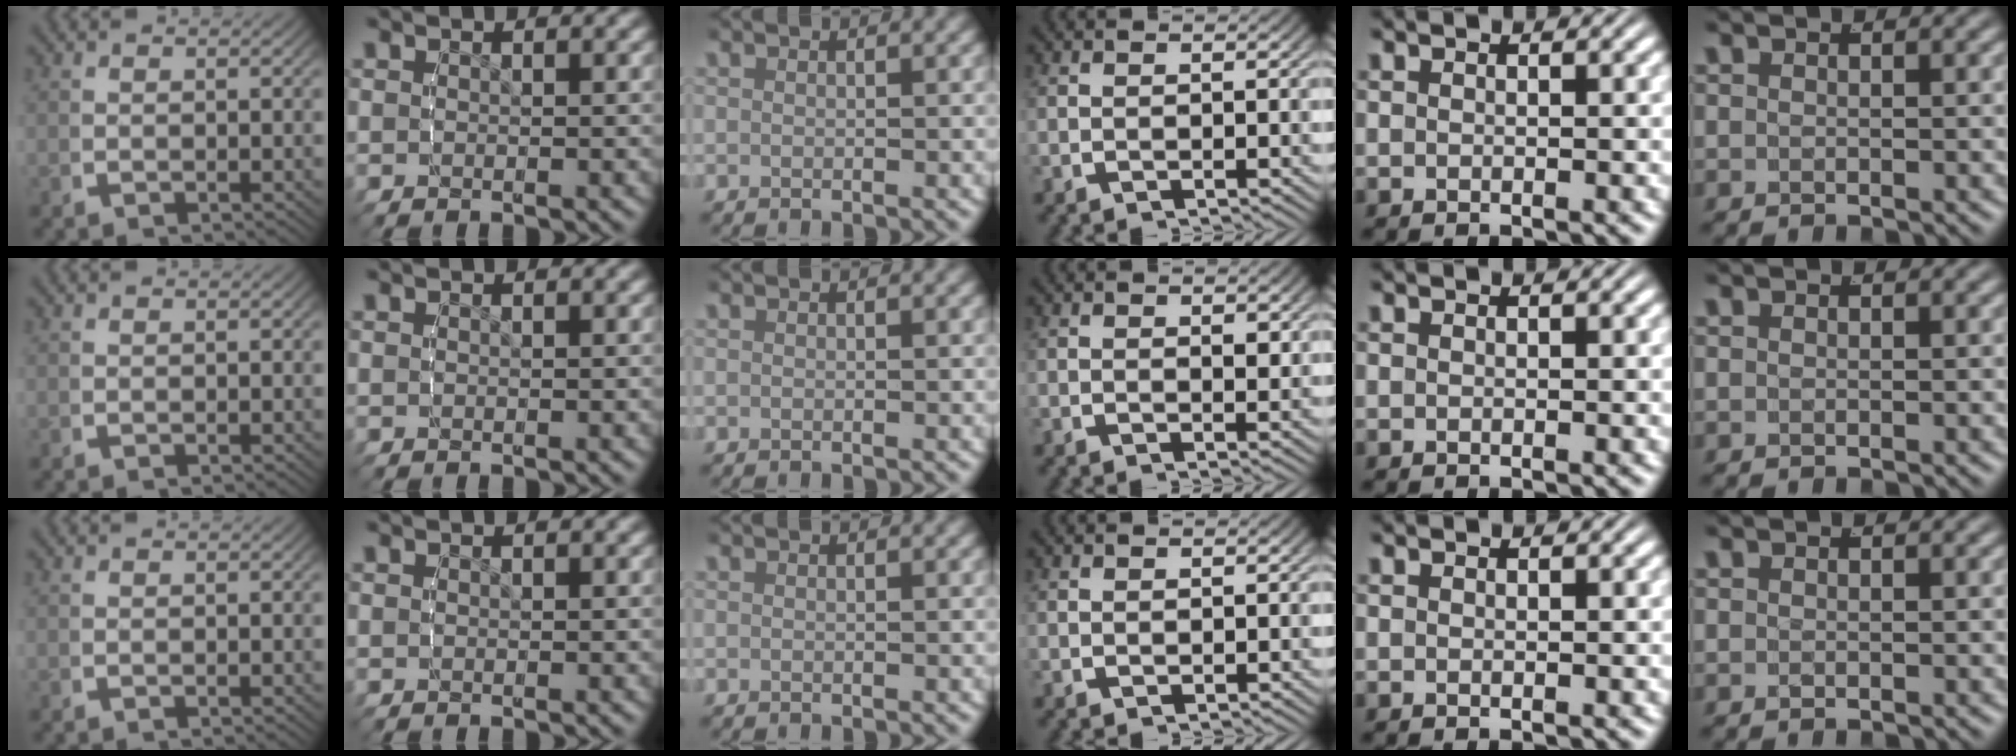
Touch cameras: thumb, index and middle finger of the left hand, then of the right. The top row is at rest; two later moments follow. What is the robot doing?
{"motion": "lift_and_place", "object": "air blower"}